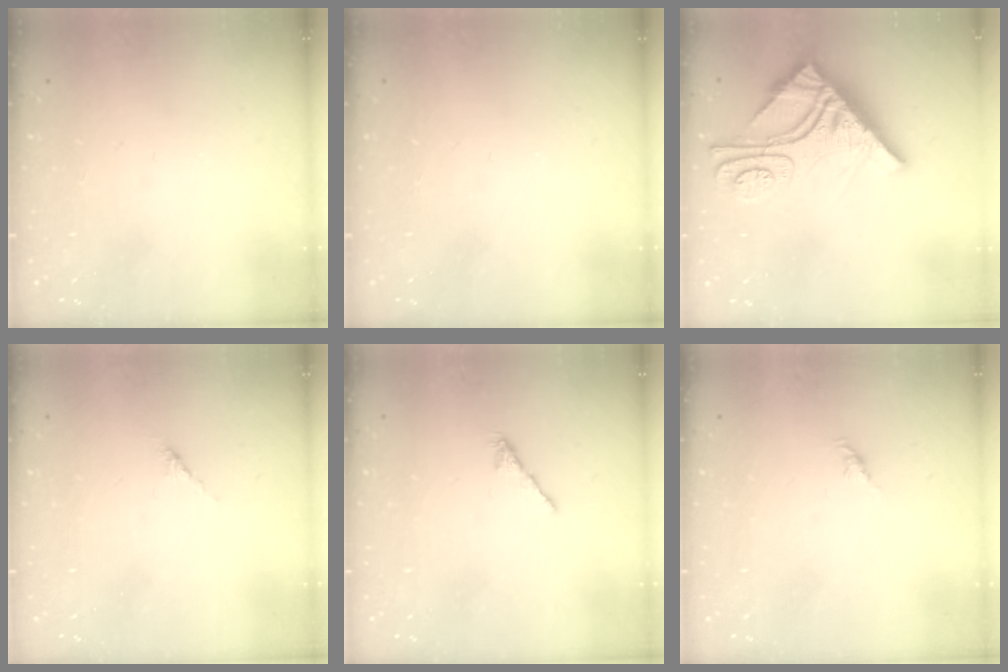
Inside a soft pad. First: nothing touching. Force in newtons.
{"total": 0.0}
{"total": 17.0, "press": 16.9, "slide": 1.4}
{"total": 2.7, "press": 2.7, "slide": 0.7}
{"total": 2.1, "press": 2.0, "slide": 0.7}
{"total": 2.1, "press": 2.0, "slide": 0.7}